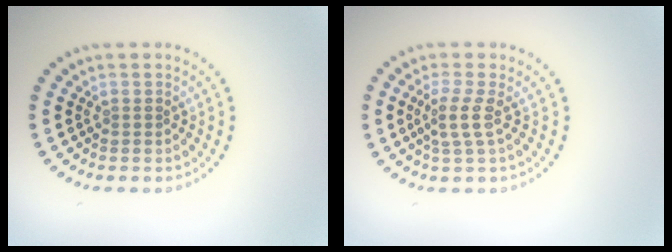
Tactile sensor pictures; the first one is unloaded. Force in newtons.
{"total": 2.1, "press": 1.6, "slide": 1.4}